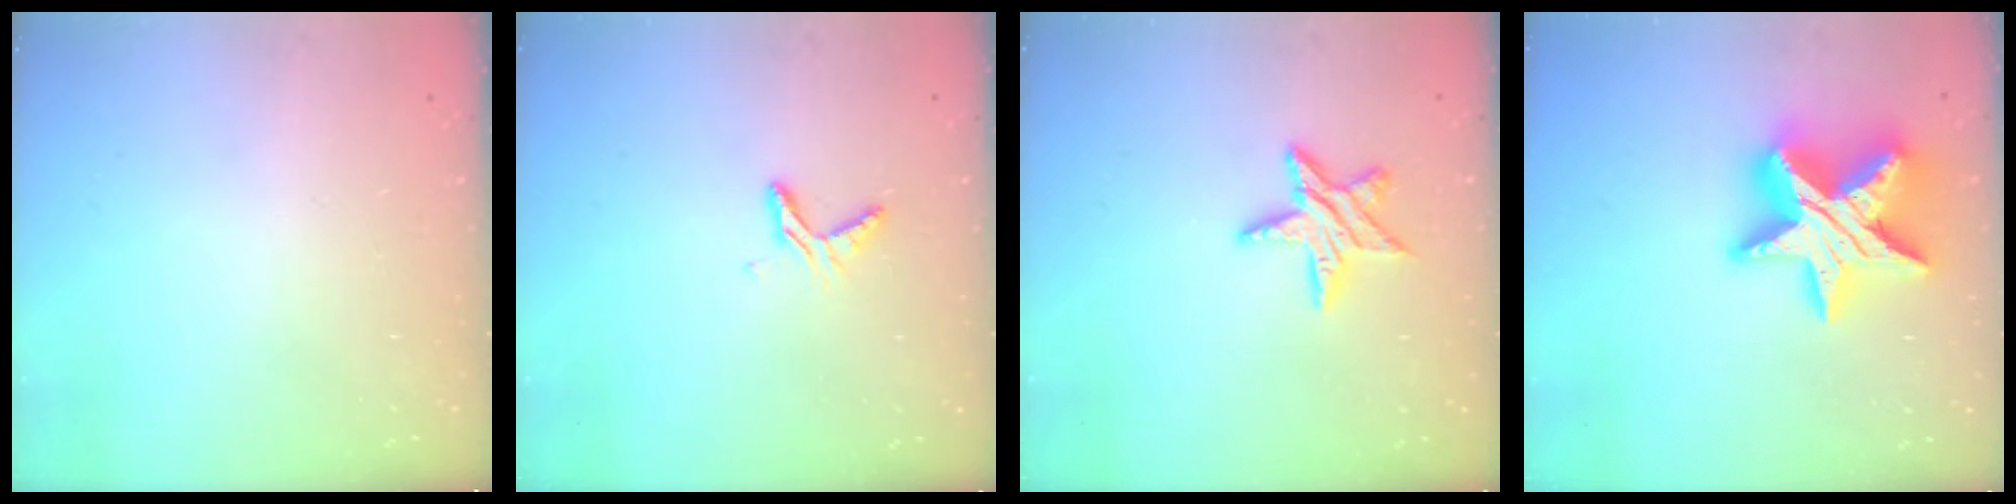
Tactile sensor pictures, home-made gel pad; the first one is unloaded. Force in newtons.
{"total": 5.4, "press": 5.4, "slide": 0.5}
{"total": 10.6, "press": 10.6, "slide": 0.7}
{"total": 24.8, "press": 24.8, "slide": 1.7}